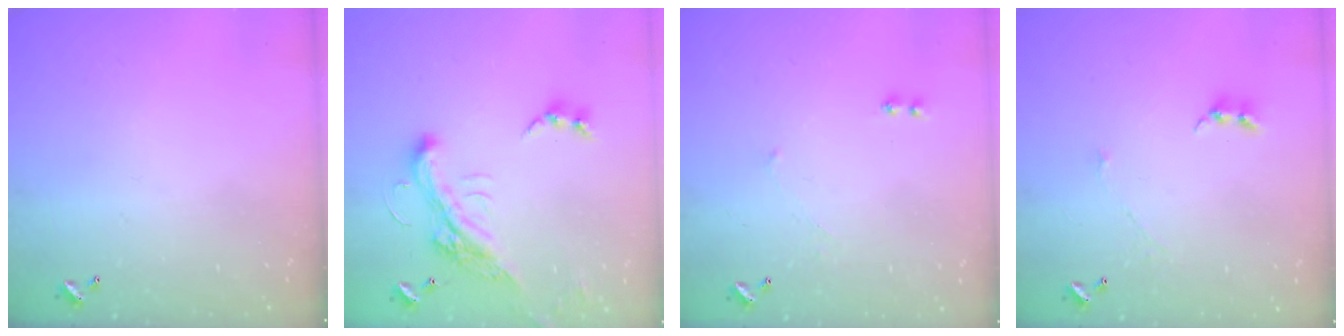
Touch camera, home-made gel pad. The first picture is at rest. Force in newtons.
{"total": 6.3, "press": 6.0, "slide": 1.8}
{"total": 1.2, "press": 1.1, "slide": 0.5}
{"total": 1.1, "press": 1.1, "slide": 0.4}